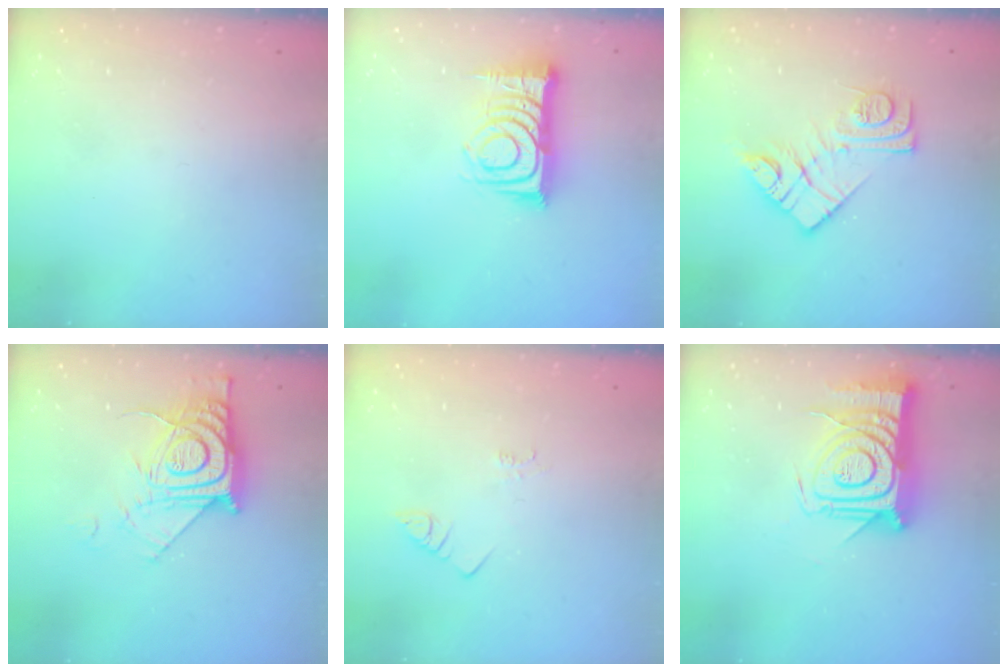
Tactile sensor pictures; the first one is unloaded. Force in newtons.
{"total": 12.7, "press": 12.6, "slide": 0.9}
{"total": 12.6, "press": 12.6, "slide": 0.8}
{"total": 13.0, "press": 12.9, "slide": 1.1}
{"total": 1.4, "press": 1.4, "slide": 0.3}
{"total": 16.2, "press": 16.2, "slide": 1.1}